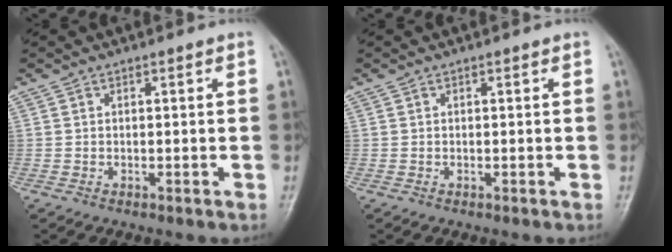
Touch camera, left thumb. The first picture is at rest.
{"total": 0.0}